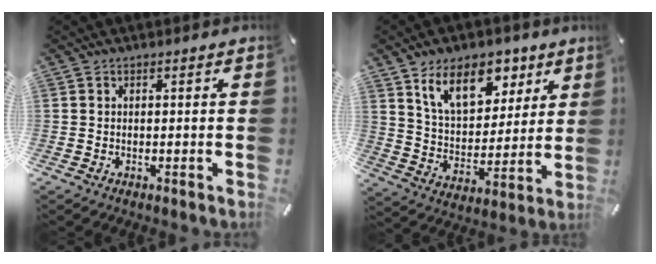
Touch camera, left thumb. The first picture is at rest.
{"total": 14.5, "force": [9.0, 9.0, 6.8], "torque": [-0.116, -0.037, 0.165]}